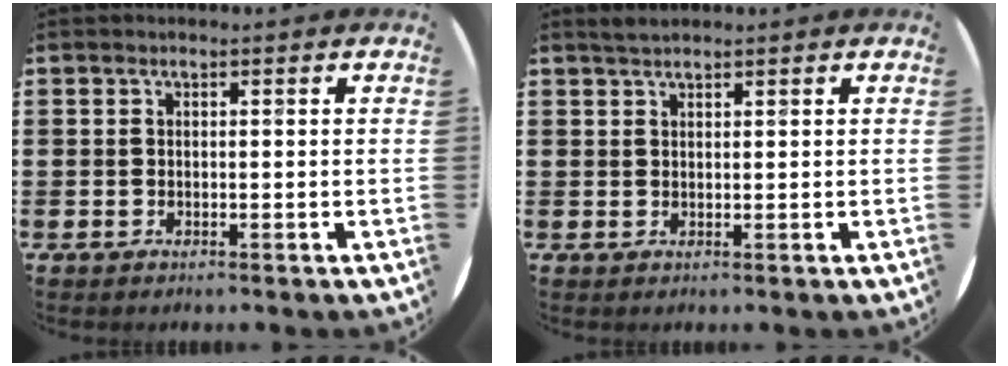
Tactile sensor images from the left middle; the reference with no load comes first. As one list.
[{"total": 1.3, "force": [1.2, 0.1, 0.4], "torque": [-0.008, 0.002, 0.023]}]